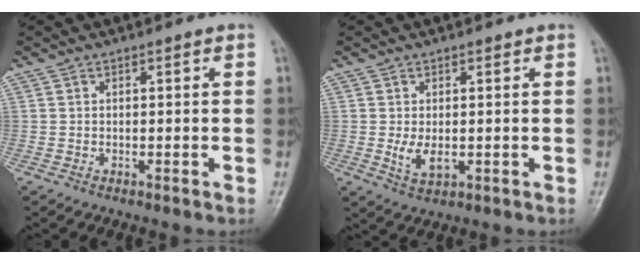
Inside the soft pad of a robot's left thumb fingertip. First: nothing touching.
{"total": 3.8, "force": [-0.1, 2.2, 3.0], "torque": [-0.054, -0.010, 0.005]}